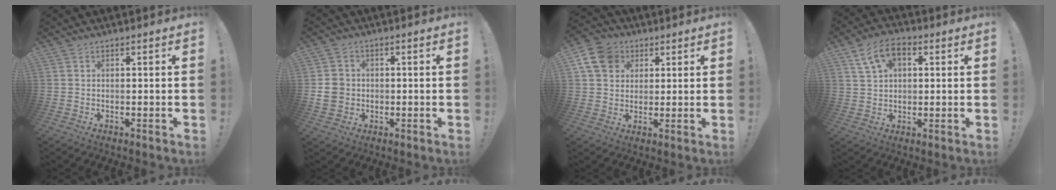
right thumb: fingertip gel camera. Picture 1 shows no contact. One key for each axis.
{"total": 7.1, "fx": -0.3, "fy": 6.4, "fz": 3.0, "tx": -0.046, "ty": 0.009, "tz": -0.003}
{"total": 11.4, "fx": 4.1, "fy": 9.4, "fz": 5.0, "tx": -0.080, "ty": -0.013, "tz": 0.083}
{"total": 9.1, "fx": 3.8, "fy": 5.5, "fz": 6.2, "tx": -0.102, "ty": -0.002, "tz": 0.074}